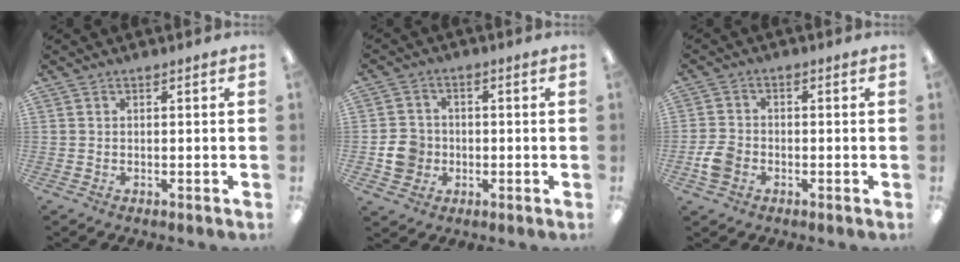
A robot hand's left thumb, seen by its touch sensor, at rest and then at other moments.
{"total": 6.9, "force": [-1.3, 6.3, 2.4], "torque": [-0.050, 0.016, -0.022]}
{"total": 5.2, "force": [-1.9, 4.0, 2.8], "torque": [-0.063, 0.007, -0.036]}